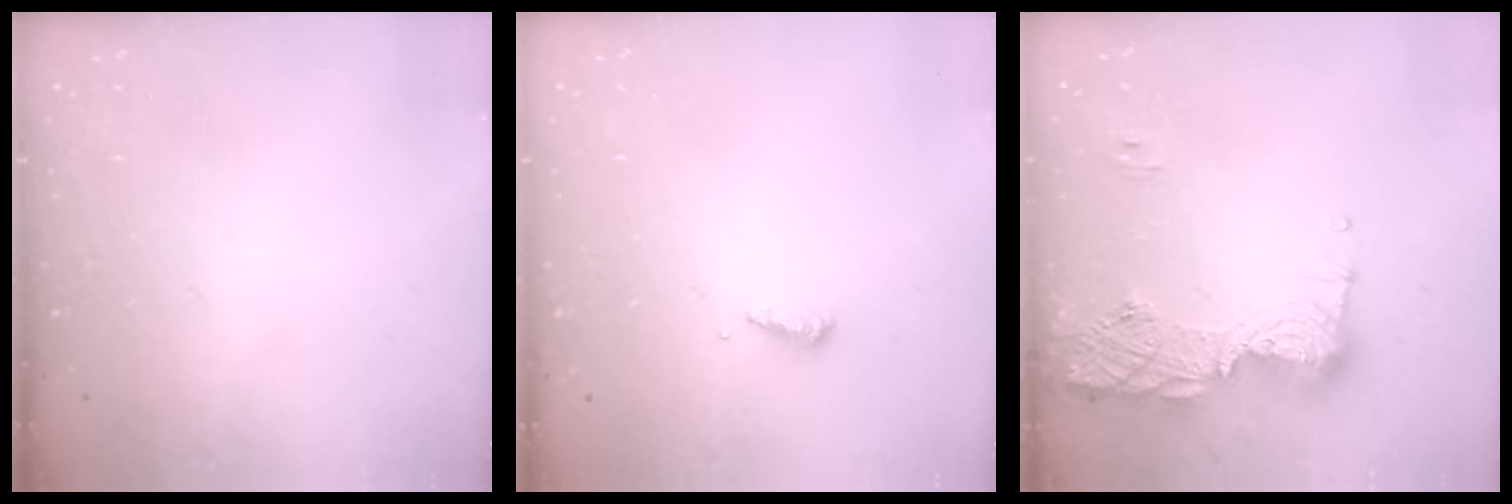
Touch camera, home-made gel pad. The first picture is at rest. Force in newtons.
{"total": 3.2, "press": 3.1, "slide": 0.3}
{"total": 14.7, "press": 14.7, "slide": 1.4}